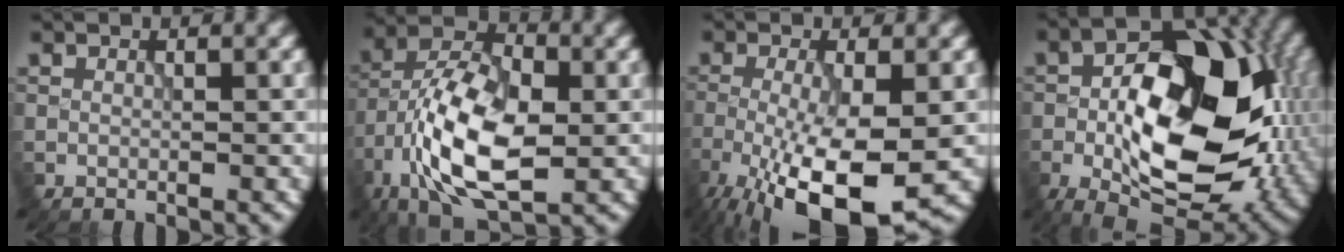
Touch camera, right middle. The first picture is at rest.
{"total": 12.1, "force": [-3.9, 6.0, 9.7], "torque": [-0.191, 0.001, -0.079]}
{"total": 10.2, "force": [-4.2, 3.1, 8.8], "torque": [-0.174, -0.023, -0.067]}
{"total": 15.8, "force": [-2.7, 8.7, 12.9], "torque": [-0.191, -0.002, -0.054]}